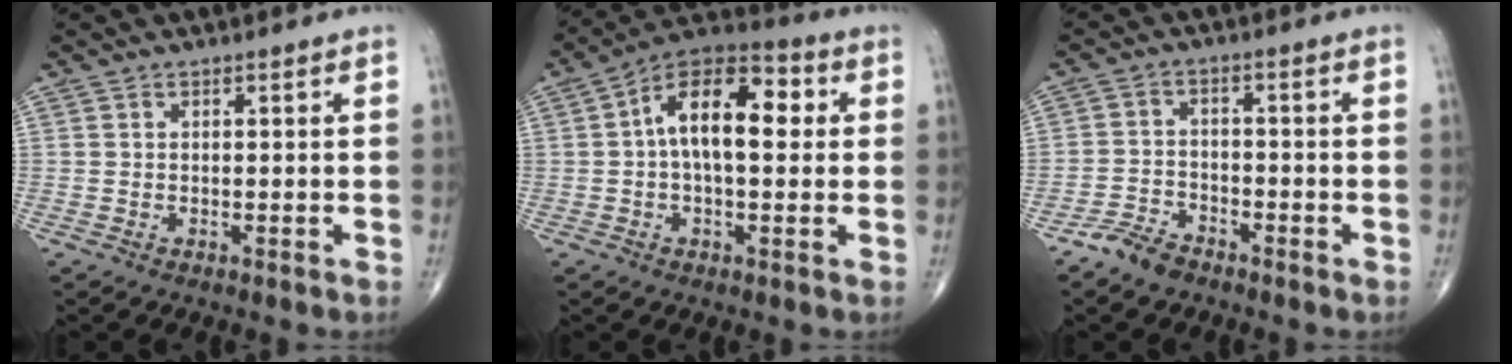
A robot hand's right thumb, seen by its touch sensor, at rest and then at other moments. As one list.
[{"total": 14.1, "force": [1.9, 7.2, 12.0], "torque": [-0.184, 0.037, 0.020]}, {"total": 4.6, "force": [-3.8, 2.2, 1.6], "torque": [-0.029, 0.015, -0.076]}]